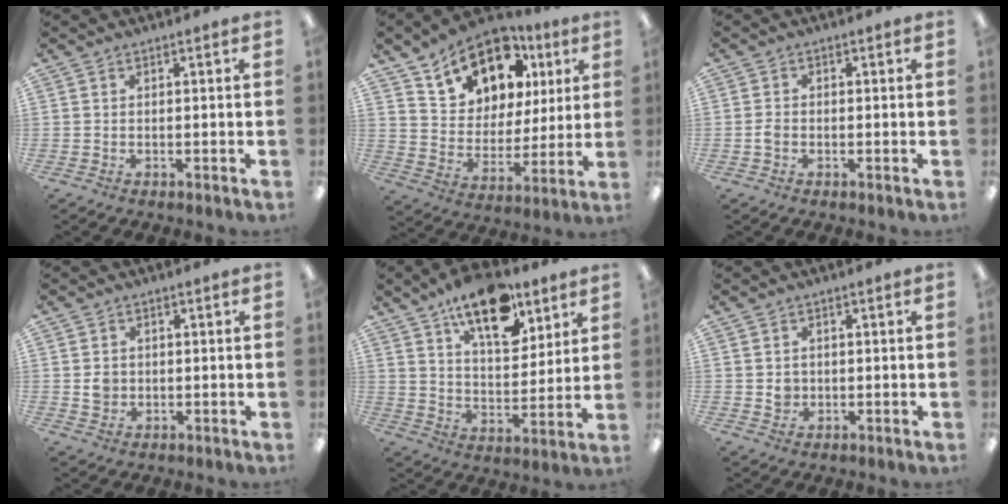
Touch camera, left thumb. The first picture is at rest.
{"total": 16.3, "force": [10.4, 10.3, 7.1], "torque": [-0.121, -0.054, 0.193]}
{"total": 1.8, "force": [-0.5, 1.4, 1.0], "torque": [-0.019, 0.003, -0.010]}
{"total": 2.9, "force": [0.2, 2.7, 1.0], "torque": [-0.005, 0.000, -0.001]}
{"total": 17.2, "force": [11.5, 8.0, 9.8], "torque": [-0.146, -0.059, 0.198]}
{"total": 2.5, "force": [0.2, 2.4, 0.7], "torque": [0.001, -0.003, -0.001]}